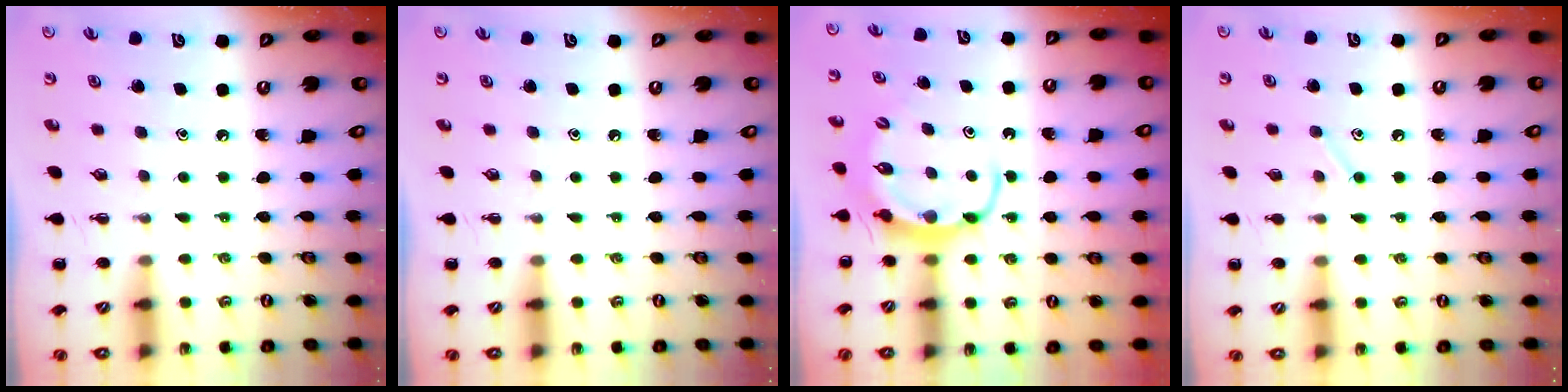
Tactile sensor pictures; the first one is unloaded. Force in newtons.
{"total": 0.0}
{"total": 5.9, "press": 5.9, "slide": 0.6}
{"total": 4.9, "press": 4.8, "slide": 0.9}